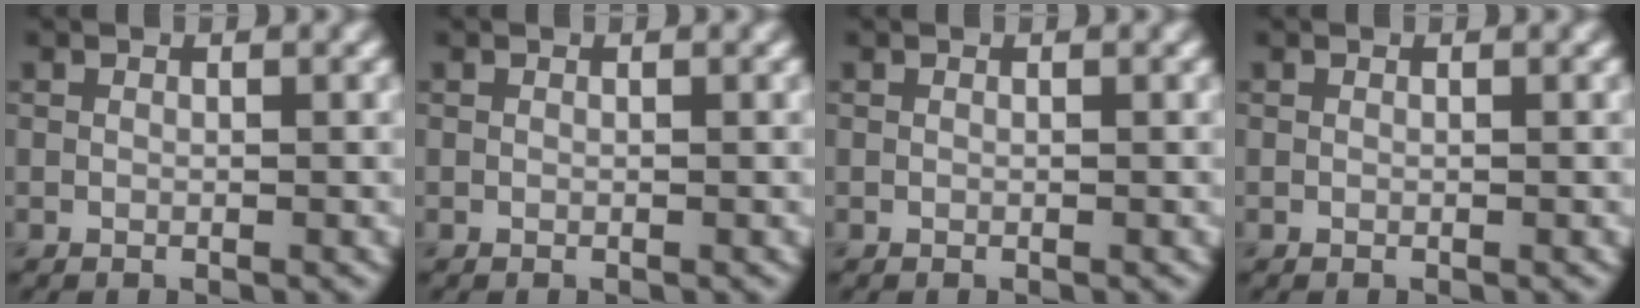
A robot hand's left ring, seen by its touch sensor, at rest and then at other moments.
{"total": 0.0}
{"total": 0.0}
{"total": 0.0}